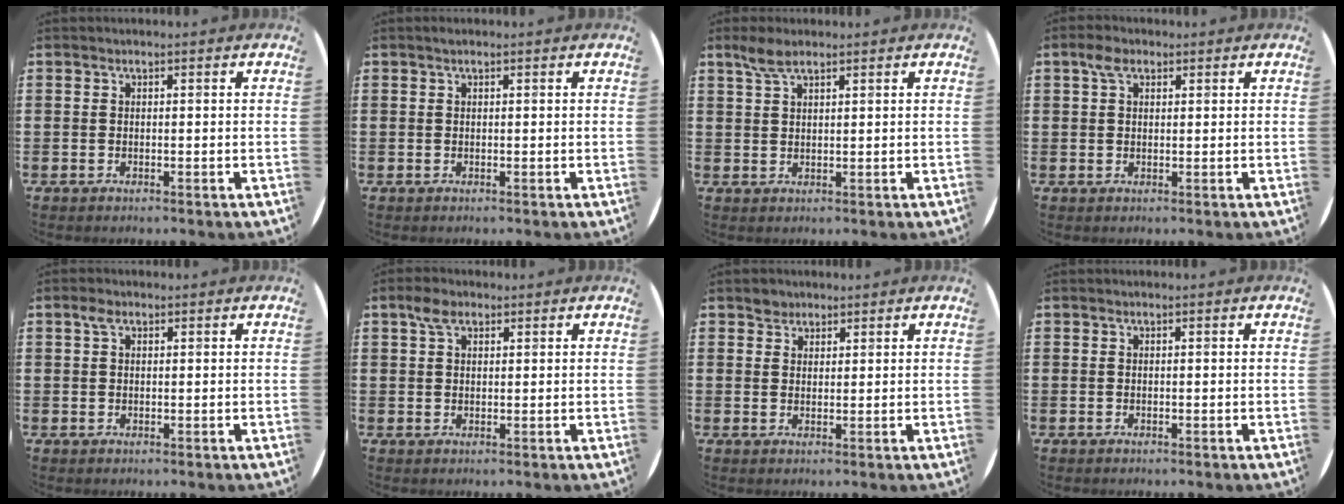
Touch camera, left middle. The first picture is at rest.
{"total": 0.0}
{"total": 3.1, "force": [2.3, 1.0, 1.8], "torque": [-0.039, 0.006, 0.041]}
{"total": 2.8, "force": [1.7, 1.6, 1.5], "torque": [-0.024, 0.005, 0.030]}
{"total": 1.5, "force": [0.8, 1.0, 0.9], "torque": [-0.018, 0.007, 0.015]}
{"total": 2.9, "force": [1.9, 1.6, 1.4], "torque": [-0.023, 0.005, 0.033]}
{"total": 2.0, "force": [1.7, 1.0, -0.1], "torque": [0.010, 0.000, 0.033]}
{"total": 0.0}